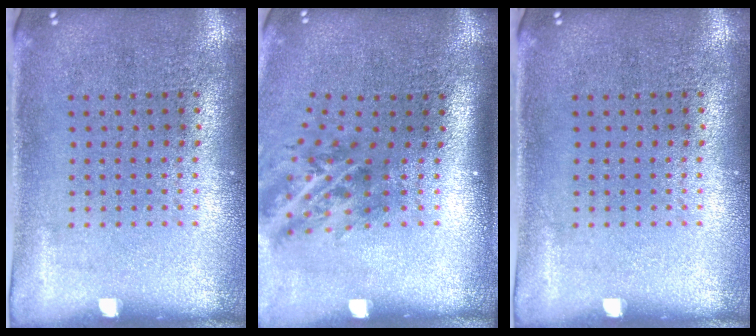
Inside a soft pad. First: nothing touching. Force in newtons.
{"total": 1.7, "press": 1.1, "slide": 1.3}
{"total": 0.0}